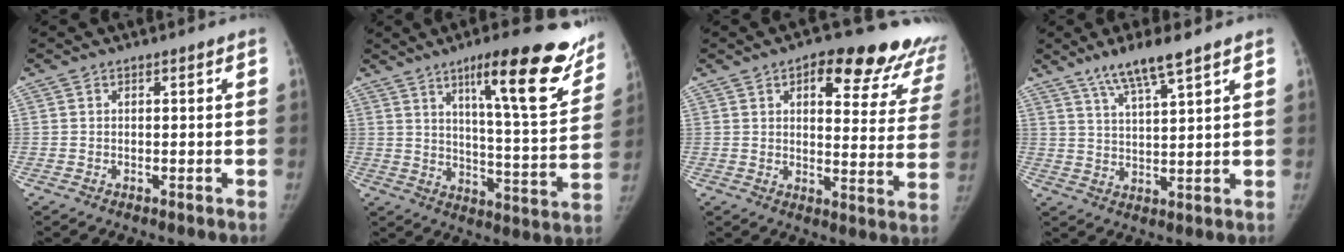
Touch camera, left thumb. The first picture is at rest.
{"total": 21.3, "force": [13.5, 4.0, 16.0], "torque": [-0.186, -0.064, 0.195]}
{"total": 20.2, "force": [13.8, 7.6, 12.6], "torque": [-0.107, -0.060, 0.158]}
{"total": 8.2, "force": [5.8, 0.8, 5.7], "torque": [-0.106, -0.028, 0.110]}